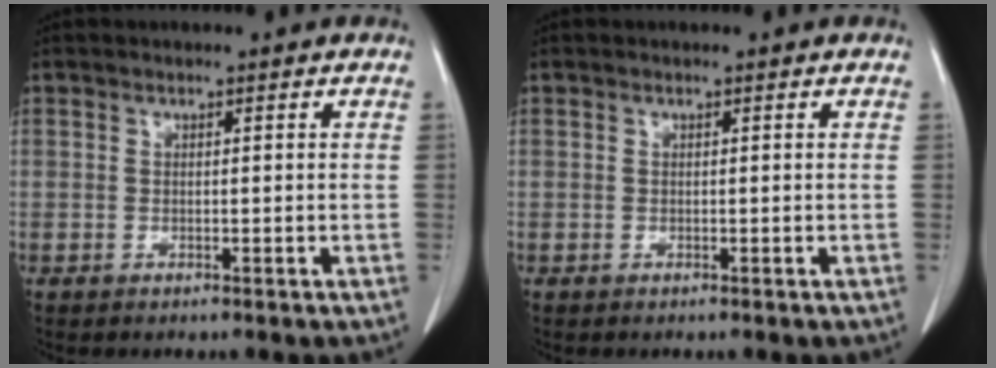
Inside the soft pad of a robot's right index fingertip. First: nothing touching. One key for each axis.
{"total": 0.0}